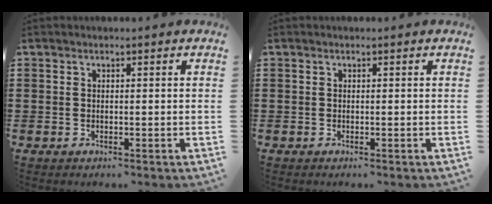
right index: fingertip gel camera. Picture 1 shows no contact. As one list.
[{"total": 0.0}]